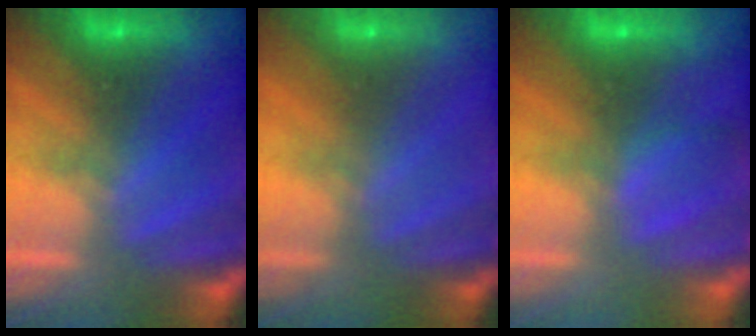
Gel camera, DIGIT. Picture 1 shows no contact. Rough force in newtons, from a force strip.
{"total": 2.9}
{"total": 2.1}